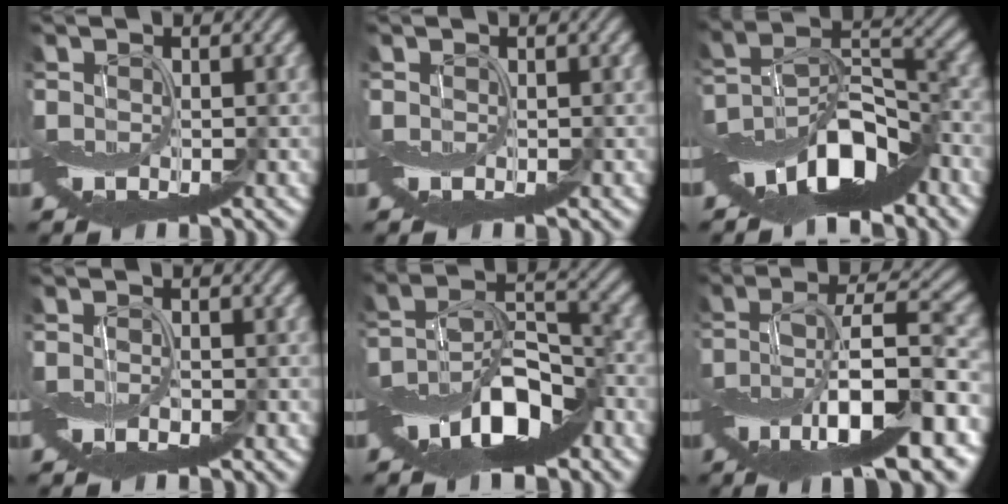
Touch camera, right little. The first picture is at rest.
{"total": 0.0}
{"total": 11.2, "force": [-6.8, 4.2, 7.9], "torque": [-0.129, 0.014, -0.133]}
{"total": 1.0, "force": [-0.6, 0.1, 0.7], "torque": [-0.016, -0.003, -0.013]}
{"total": 9.6, "force": [-5.3, 3.8, 7.0], "torque": [-0.121, 0.011, -0.103]}
{"total": 12.9, "force": [-4.6, 4.6, 11.1], "torque": [-0.195, 0.015, -0.080]}